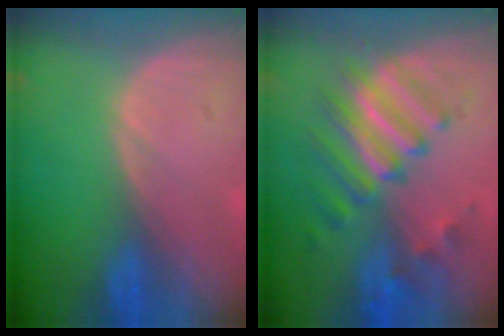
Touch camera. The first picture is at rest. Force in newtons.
{"total": 9.4, "press": 8.5, "slide": 4.1}